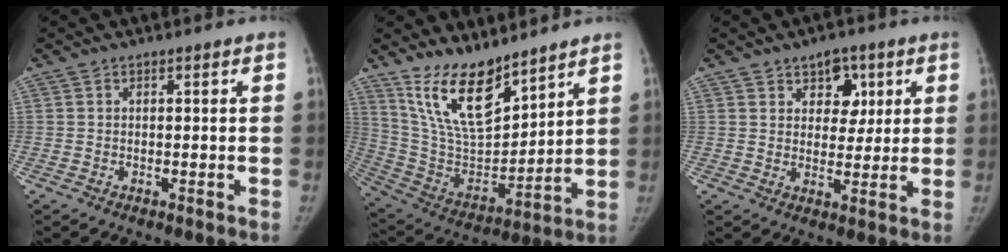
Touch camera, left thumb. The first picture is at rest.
{"total": 16.7, "force": [12.3, 6.1, 9.5], "torque": [-0.135, -0.076, 0.247]}
{"total": 6.8, "force": [3.2, 4.8, 3.5], "torque": [-0.011, -0.012, 0.043]}